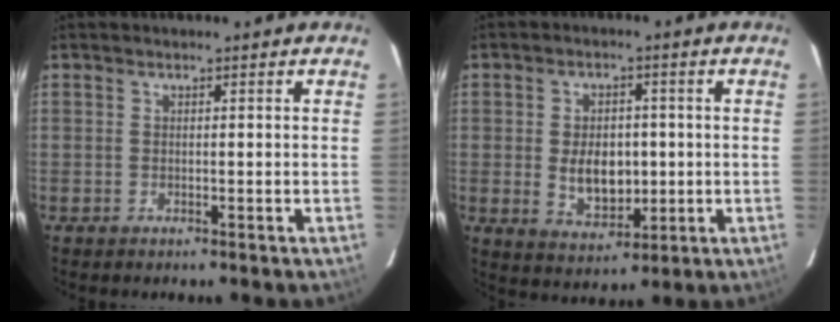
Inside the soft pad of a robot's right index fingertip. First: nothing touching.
{"total": 8.2, "force": [-0.4, 5.4, 6.1], "torque": [-0.115, -0.004, 0.005]}